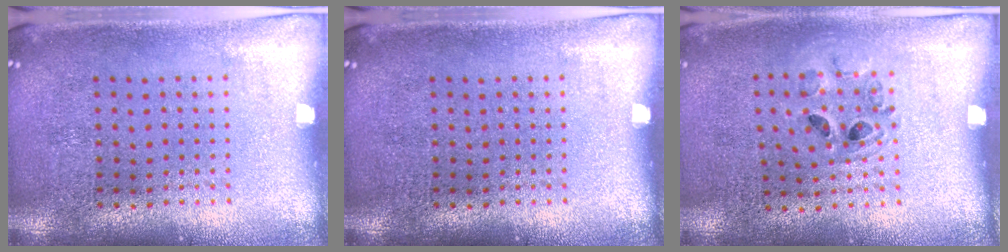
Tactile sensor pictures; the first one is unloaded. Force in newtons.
{"total": 0.0}
{"total": 0.9, "press": 0.9, "slide": 0.2}